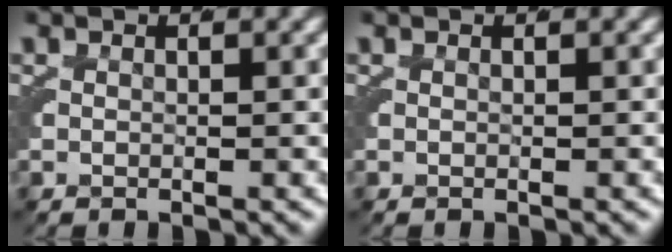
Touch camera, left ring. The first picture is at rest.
{"total": 0.0}